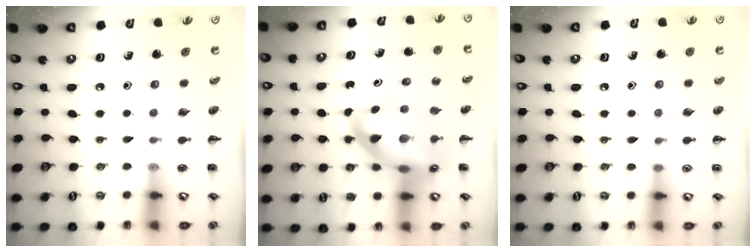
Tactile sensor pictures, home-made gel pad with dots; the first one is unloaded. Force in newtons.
{"total": 17.6, "press": 17.0, "slide": 4.7}
{"total": 2.9, "press": 2.8, "slide": 1.0}